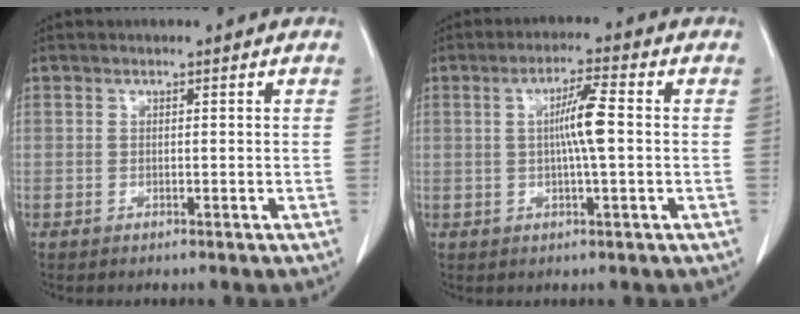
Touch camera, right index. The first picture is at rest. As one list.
[{"total": 5.7, "force": [0.3, 0.0, 5.7], "torque": [-0.098, 0.005, 0.006]}]